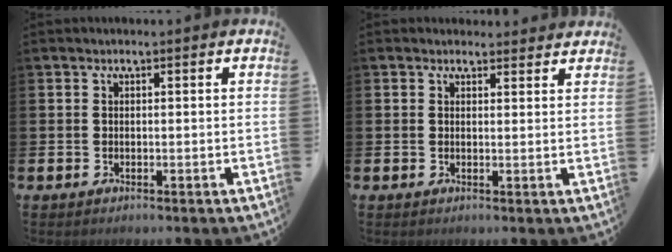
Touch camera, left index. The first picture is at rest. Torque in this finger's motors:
{"motor_torque": [0.93, -1.21, 0.05, 0.00]}